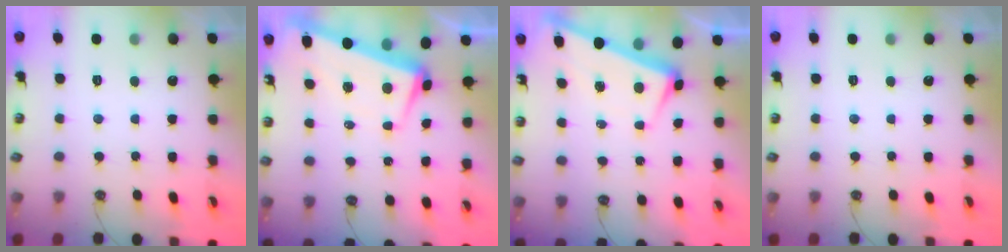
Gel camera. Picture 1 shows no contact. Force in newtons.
{"total": 2.1, "press": 0.3, "slide": 2.1}
{"total": 1.9, "press": 1.8, "slide": 0.6}
{"total": 0.0}